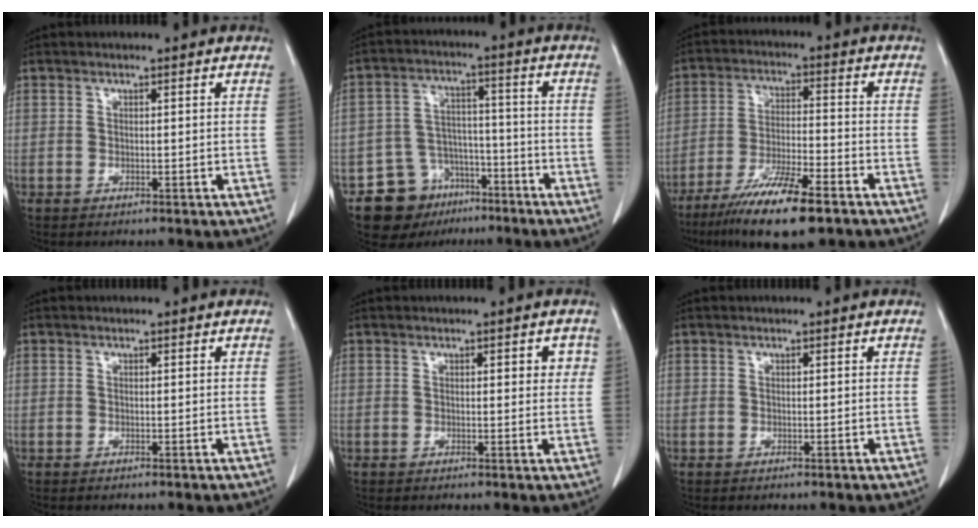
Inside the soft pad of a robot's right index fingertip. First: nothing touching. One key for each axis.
{"total": 10.1, "fx": -6.5, "fy": 7.1, "fz": 2.9, "tx": -0.050, "ty": 0.031, "tz": -0.099}
{"total": 12.4, "fx": -8.3, "fy": 1.6, "fz": 9.0, "tx": -0.163, "ty": -0.027, "tz": -0.144}
{"total": 0.0}
{"total": 2.6, "fx": 0.9, "fy": 1.2, "fz": 2.1, "tx": -0.020, "ty": 0.002, "tz": 0.008}
{"total": 0.0}